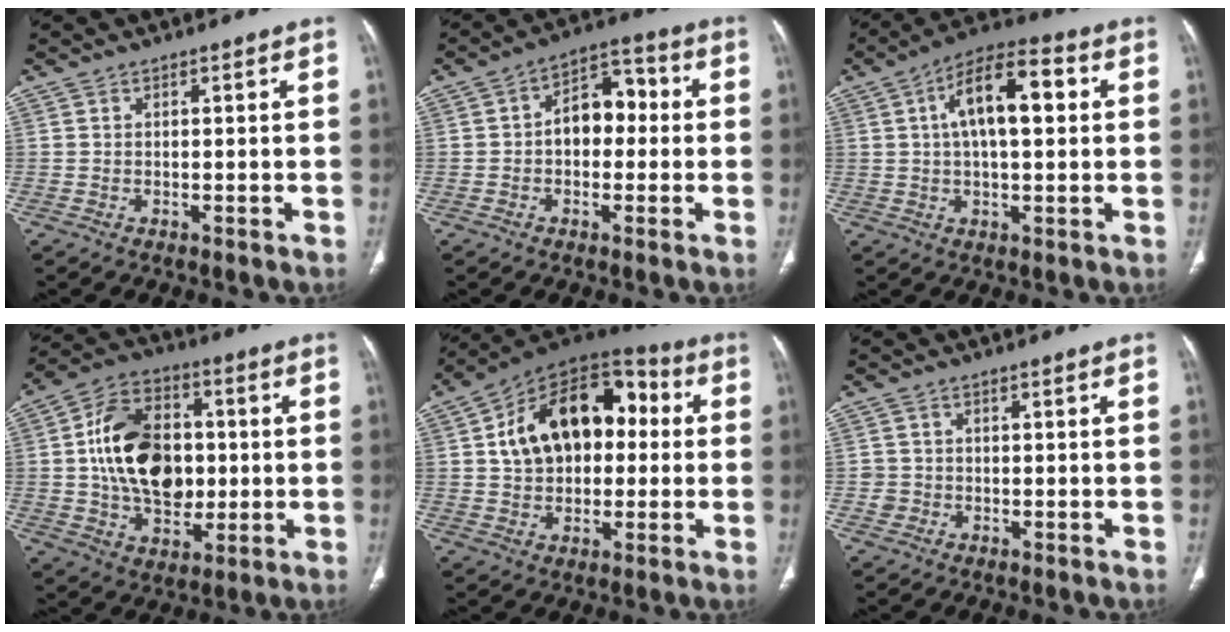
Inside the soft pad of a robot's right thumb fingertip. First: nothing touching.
{"total": 9.1, "force": [0.0, 6.2, 6.7], "torque": [-0.069, 0.034, -0.012]}
{"total": 13.1, "force": [2.7, 5.8, 11.4], "torque": [-0.186, 0.025, 0.037]}
{"total": 19.1, "force": [0.8, 13.3, 13.6], "torque": [-0.199, 0.016, 0.017]}
{"total": 20.9, "force": [2.9, 13.8, 15.5], "torque": [-0.214, 0.035, 0.041]}
{"total": 2.0, "force": [-0.5, 2.0, 0.0], "torque": [0.013, 0.008, -0.012]}